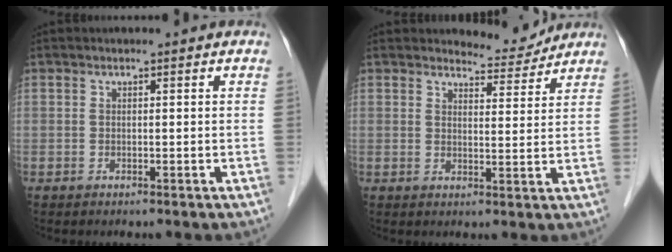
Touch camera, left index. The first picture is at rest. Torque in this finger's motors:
{"motor_torque": [0.50, -0.24, 0.02, 0.00]}